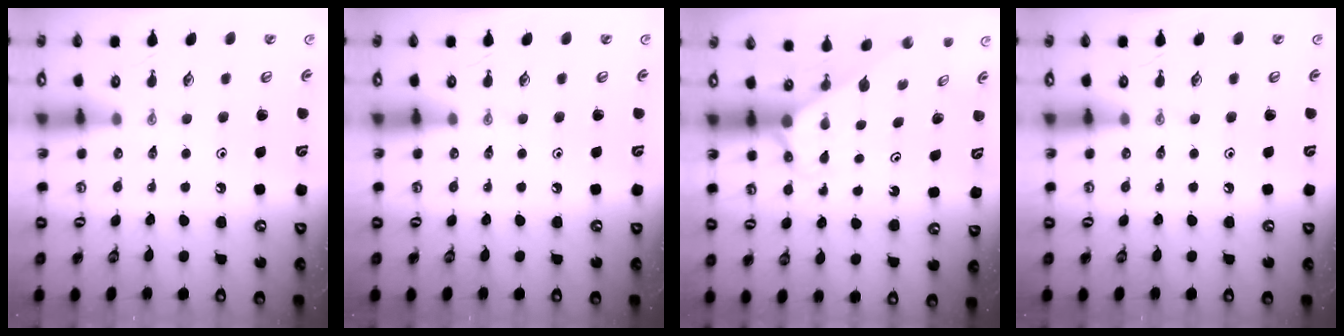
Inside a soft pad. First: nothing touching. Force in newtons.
{"total": 0.0}
{"total": 2.6, "press": 2.6, "slide": 0.2}
{"total": 0.0}